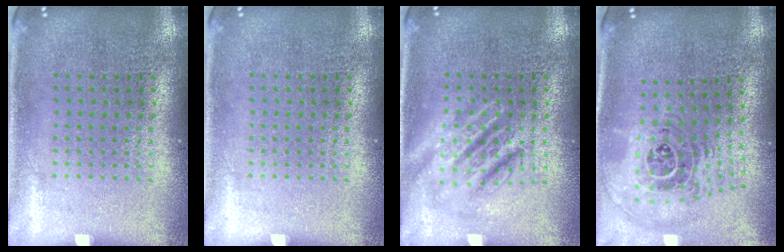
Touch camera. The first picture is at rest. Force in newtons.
{"total": 0.0}
{"total": 2.6, "press": 2.6, "slide": 0.3}
{"total": 1.7, "press": 1.4, "slide": 0.9}